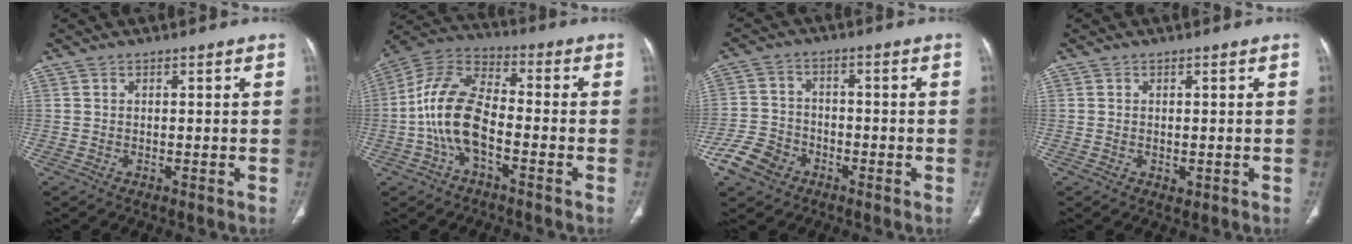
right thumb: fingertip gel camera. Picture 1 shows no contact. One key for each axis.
{"total": 13.1, "fx": -3.3, "fy": 6.7, "fz": 10.8, "tx": -0.220, "ty": 0.039, "tz": -0.071}
{"total": 7.7, "fx": -4.3, "fy": 5.7, "fz": 2.9, "tx": -0.050, "ty": 0.024, "tz": -0.082}
{"total": 1.2, "fx": -0.1, "fy": 1.0, "fz": 0.8, "tx": -0.014, "ty": -0.003, "tz": 0.002}